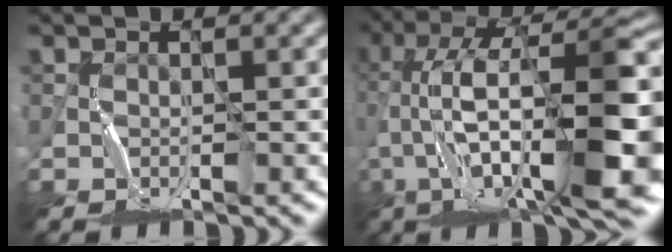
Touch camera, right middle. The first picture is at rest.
{"total": 15.8, "force": [-1.6, 5.2, 14.8], "torque": [-0.264, 0.042, -0.025]}